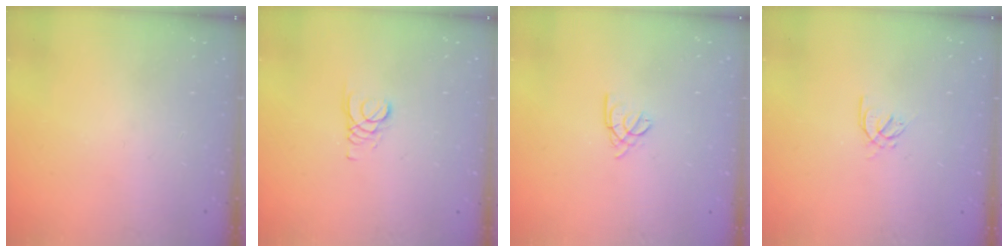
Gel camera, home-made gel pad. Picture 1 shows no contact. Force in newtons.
{"total": 1.6, "press": 1.6, "slide": 0.2}
{"total": 2.2, "press": 2.1, "slide": 0.5}
{"total": 2.6, "press": 2.5, "slide": 0.7}